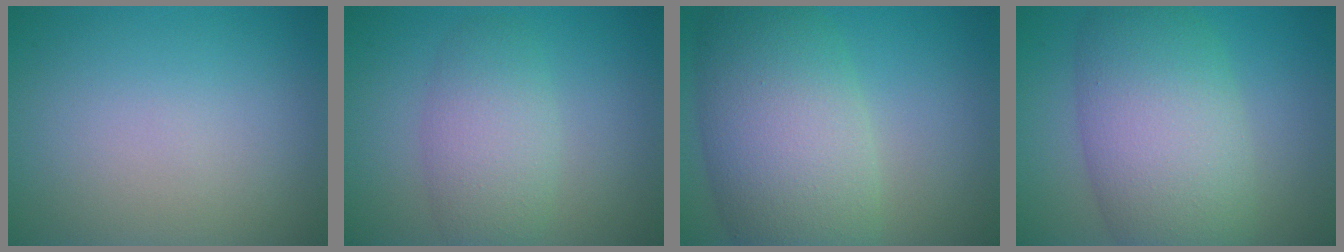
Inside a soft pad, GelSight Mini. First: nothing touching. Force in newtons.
{"total": 4.0, "press": 4.0, "slide": 0.3}
{"total": 10.4, "press": 10.4, "slide": 0.4}
{"total": 9.4, "press": 9.4, "slide": 0.2}